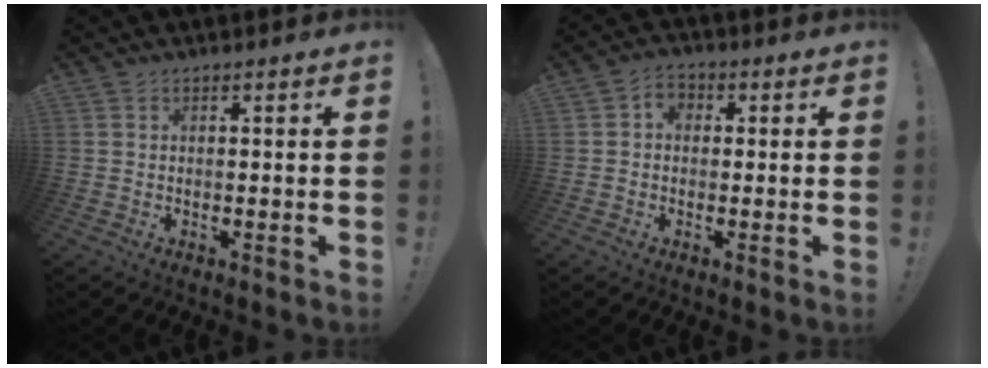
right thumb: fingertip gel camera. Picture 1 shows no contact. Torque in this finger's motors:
{"motor_torque": [0.00, 0.00, -0.02, 0.14, 0.00]}